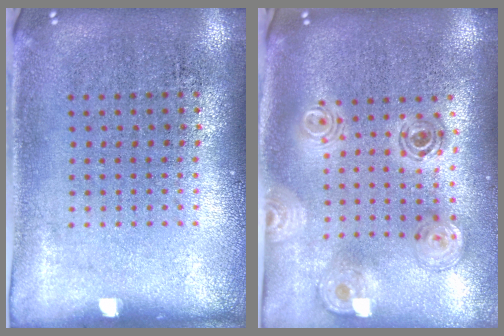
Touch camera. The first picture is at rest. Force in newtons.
{"total": 1.3, "press": 1.3, "slide": 0.4}